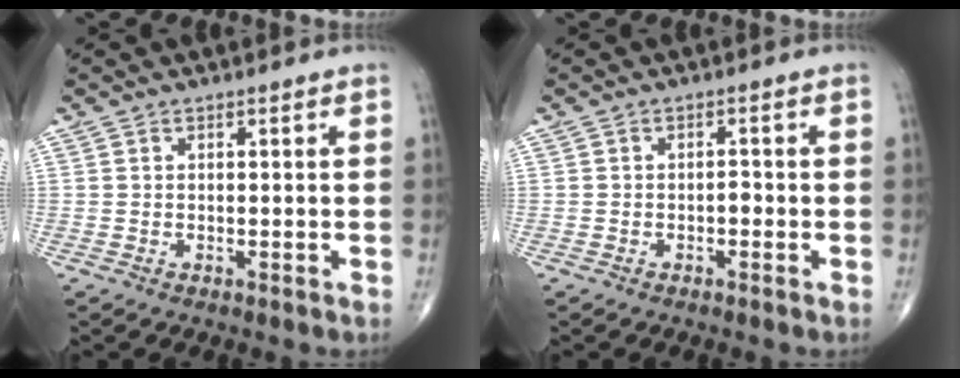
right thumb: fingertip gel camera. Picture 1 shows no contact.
{"total": 1.4, "force": [-0.5, 0.8, 1.0], "torque": [-0.009, 0.004, -0.012]}